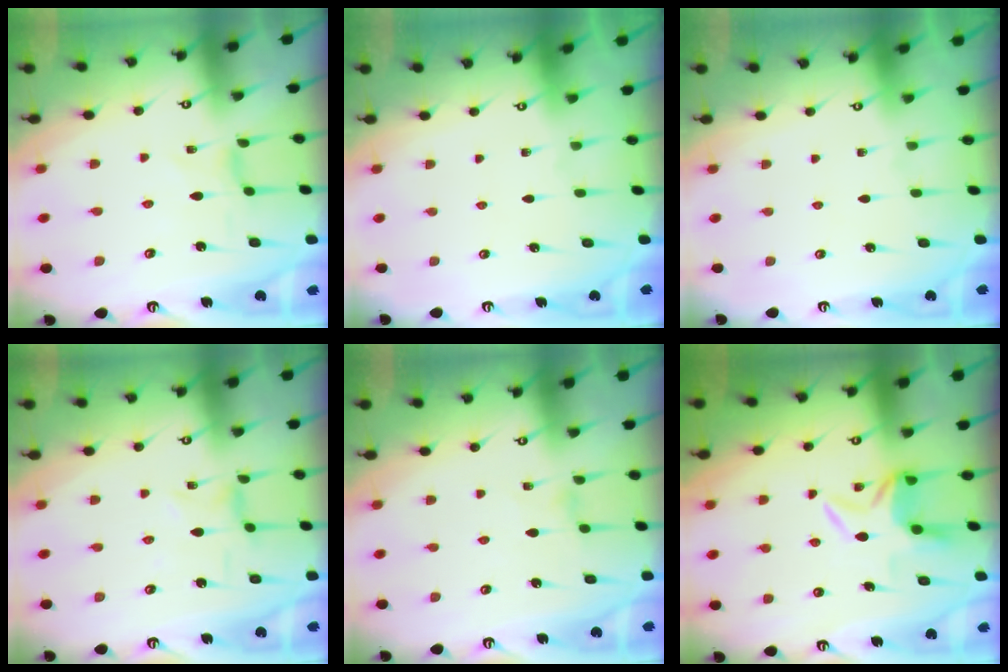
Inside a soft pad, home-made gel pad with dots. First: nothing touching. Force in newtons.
{"total": 0.0}
{"total": 0.0}
{"total": 0.6, "press": 0.5, "slide": 0.2}
{"total": 0.9, "press": 0.9, "slide": 0.3}
{"total": 5.3, "press": 5.1, "slide": 1.3}